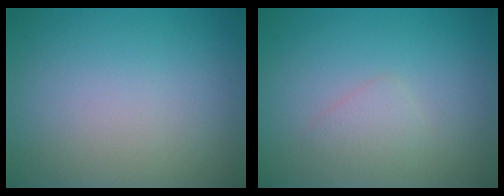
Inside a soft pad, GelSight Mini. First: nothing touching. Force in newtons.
{"total": 1.3, "press": 1.3, "slide": 0.1}